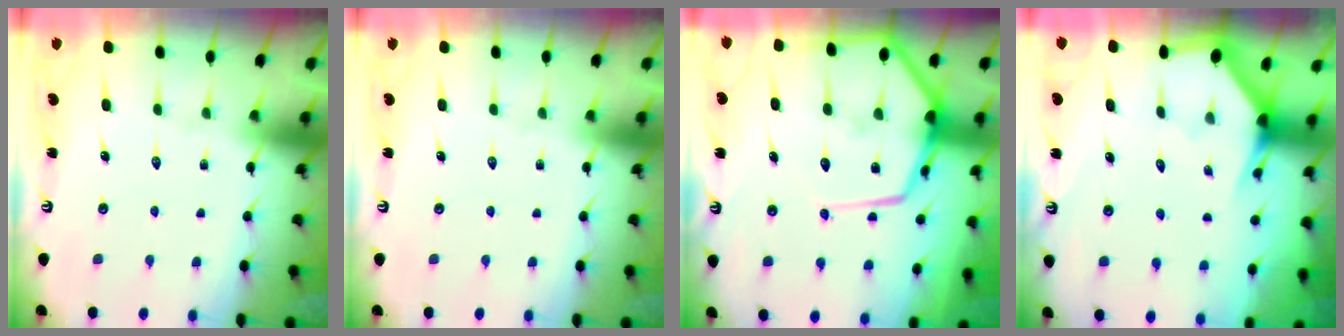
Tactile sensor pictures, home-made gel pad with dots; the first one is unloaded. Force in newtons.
{"total": 0.0}
{"total": 16.5, "press": 16.5, "slide": 1.6}
{"total": 2.8, "press": 2.8, "slide": 0.1}